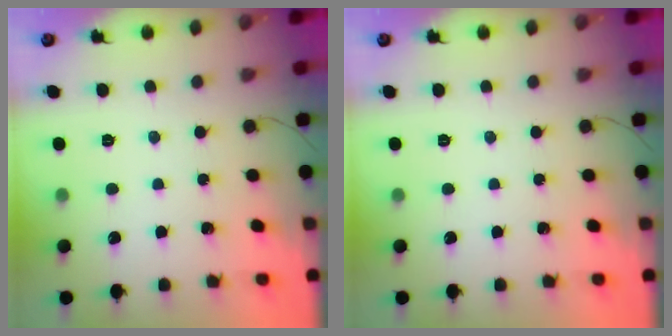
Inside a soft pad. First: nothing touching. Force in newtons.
{"total": 0.0}